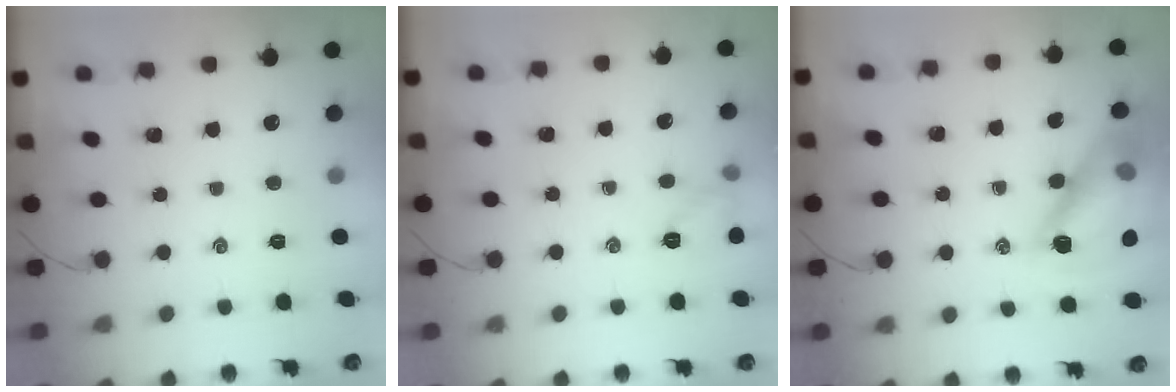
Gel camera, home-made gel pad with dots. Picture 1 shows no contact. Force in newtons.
{"total": 6.4, "press": 6.3, "slide": 0.9}
{"total": 17.4, "press": 17.4, "slide": 1.4}